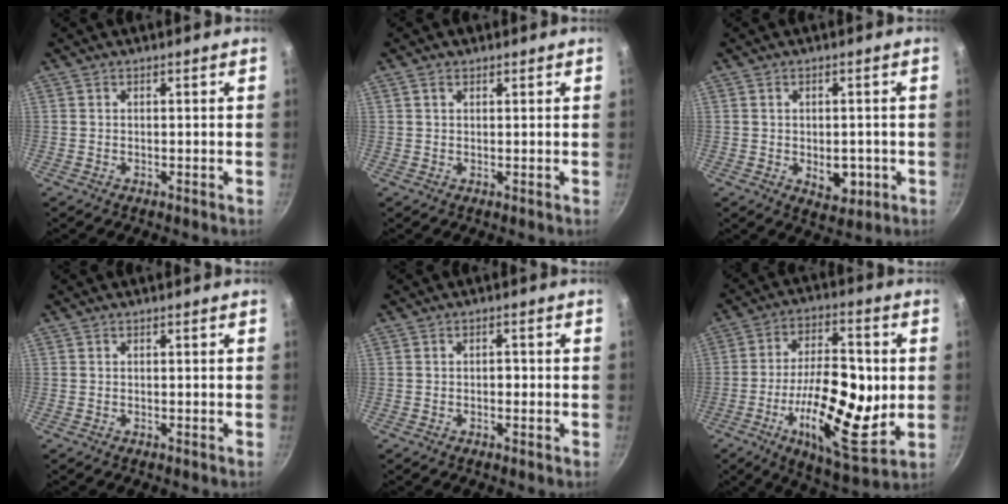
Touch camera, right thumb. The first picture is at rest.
{"total": 1.7, "force": [1.0, 1.1, 0.9], "torque": [-0.012, -0.001, 0.017]}
{"total": 5.9, "force": [-1.2, 3.7, 4.4], "torque": [-0.041, -0.003, -0.009]}
{"total": 0.0}
{"total": 1.7, "force": [-0.3, 1.1, 1.3], "torque": [-0.016, 0.003, -0.005]}
{"total": 21.2, "force": [-2.9, 8.7, 19.1], "torque": [-0.290, -0.007, -0.050]}